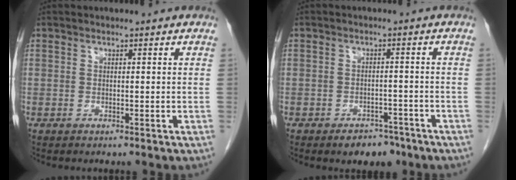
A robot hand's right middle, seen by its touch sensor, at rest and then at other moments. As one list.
[{"total": 4.2, "force": [-3.0, 2.4, 1.6], "torque": [-0.016, 0.006, -0.036]}]